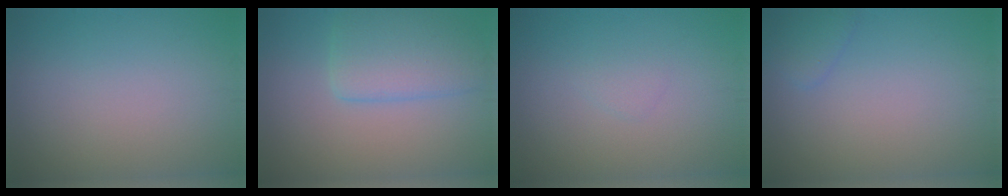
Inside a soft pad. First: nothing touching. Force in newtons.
{"total": 4.2, "press": 4.2, "slide": 0.3}
{"total": 0.7, "press": 0.7, "slide": 0.1}
{"total": 1.3, "press": 1.3, "slide": 0.1}